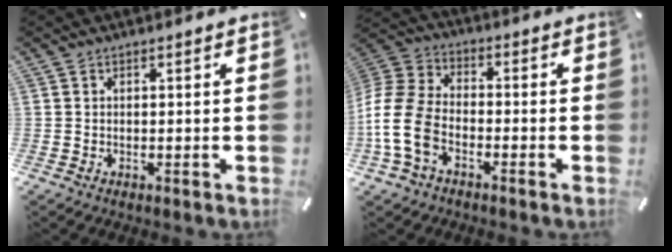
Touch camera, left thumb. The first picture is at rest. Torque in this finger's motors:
{"motor_torque": [1.76, 2.93, 0.37, 0.27, 0.22]}